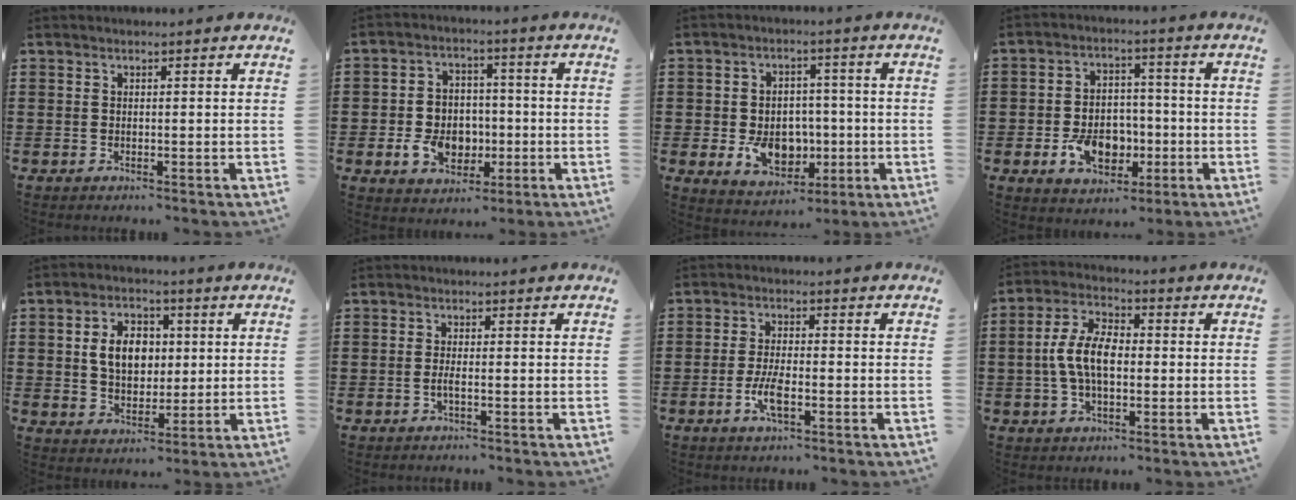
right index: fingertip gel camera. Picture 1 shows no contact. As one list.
[{"total": 7.9, "force": [-2.0, 6.1, 4.6], "torque": [-0.100, 0.018, -0.033]}, {"total": 8.5, "force": [-1.7, 6.6, 5.1], "torque": [-0.092, 0.013, -0.027]}, {"total": 8.6, "force": [-2.5, 6.2, 5.3], "torque": [-0.089, 0.014, -0.043]}, {"total": 7.0, "force": [0.9, 5.1, 4.7], "torque": [-0.098, 0.009, 0.008]}, {"total": 1.5, "force": [-0.6, 0.1, 1.4], "torque": [-0.032, -0.004, -0.013]}, {"total": 4.5, "force": [-1.6, 1.3, 4.0], "torque": [-0.088, -0.003, -0.034]}, {"total": 7.7, "force": [-0.5, 4.0, 6.5], "torque": [-0.155, 0.000, -0.018]}]